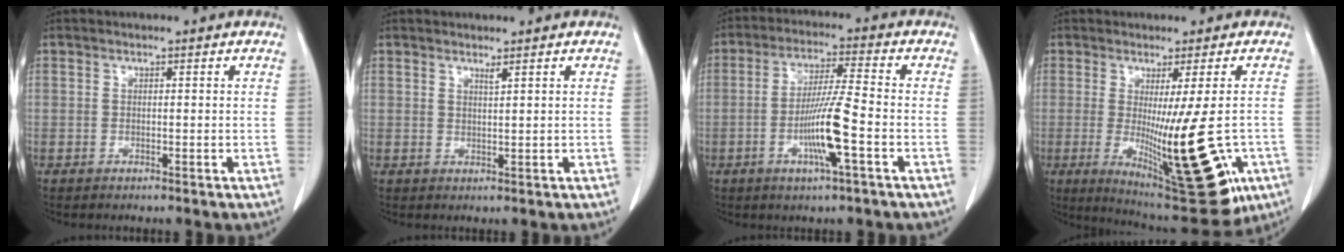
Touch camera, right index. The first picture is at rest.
{"total": 0.9, "force": [0.7, -0.2, 0.5], "torque": [-0.014, -0.009, 0.014]}
{"total": 9.3, "force": [-2.9, -0.3, 8.8], "torque": [-0.168, -0.008, -0.058]}
{"total": 17.1, "force": [-4.4, 2.1, 16.4], "torque": [-0.227, -0.047, -0.051]}